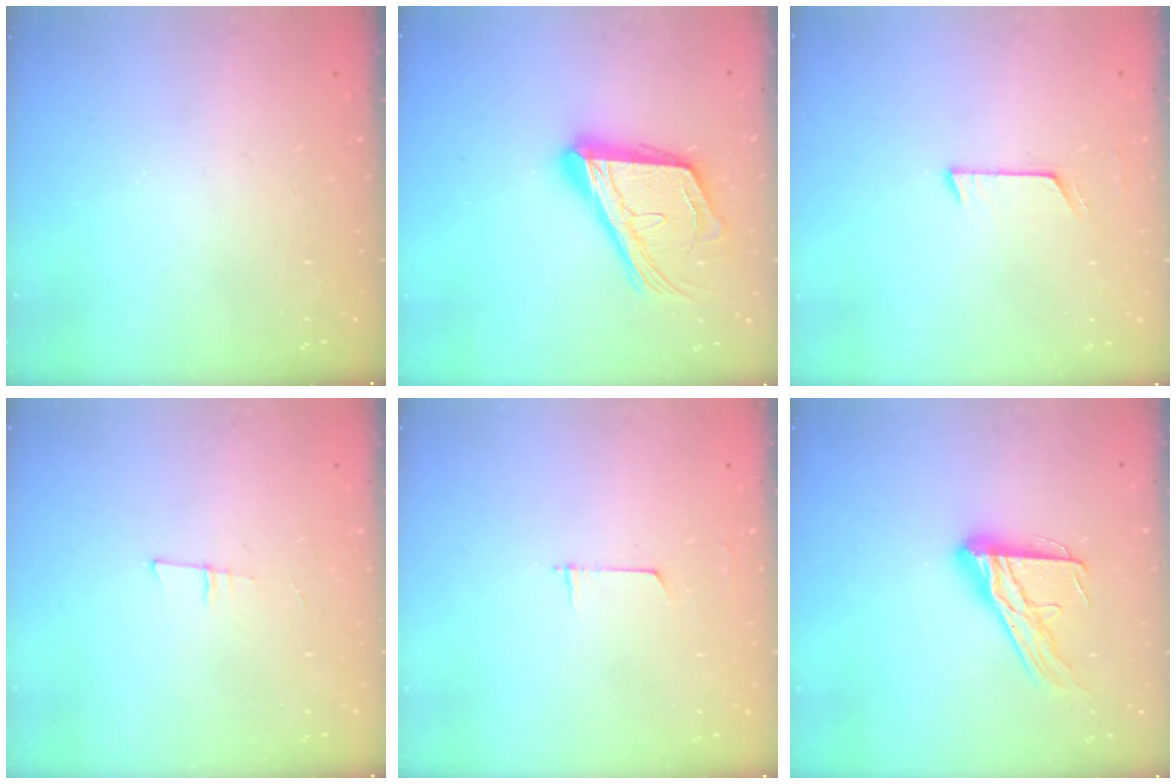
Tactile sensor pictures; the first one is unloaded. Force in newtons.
{"total": 19.7, "press": 19.6, "slide": 2.3}
{"total": 5.9, "press": 5.9, "slide": 0.5}
{"total": 5.6, "press": 4.7, "slide": 2.9}
{"total": 4.6, "press": 4.6, "slide": 0.4}
{"total": 14.8, "press": 14.8, "slide": 1.3}